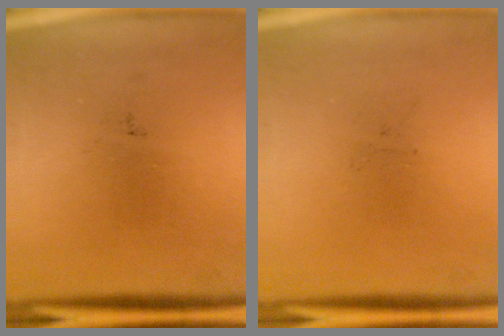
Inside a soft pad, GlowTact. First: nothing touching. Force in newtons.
{"total": 0.0}